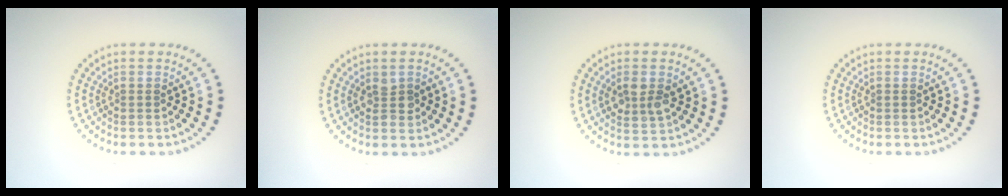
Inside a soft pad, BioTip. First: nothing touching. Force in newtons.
{"total": 1.4, "press": 1.4, "slide": 0.2}
{"total": 2.4, "press": 2.4, "slide": 0.4}
{"total": 0.0}